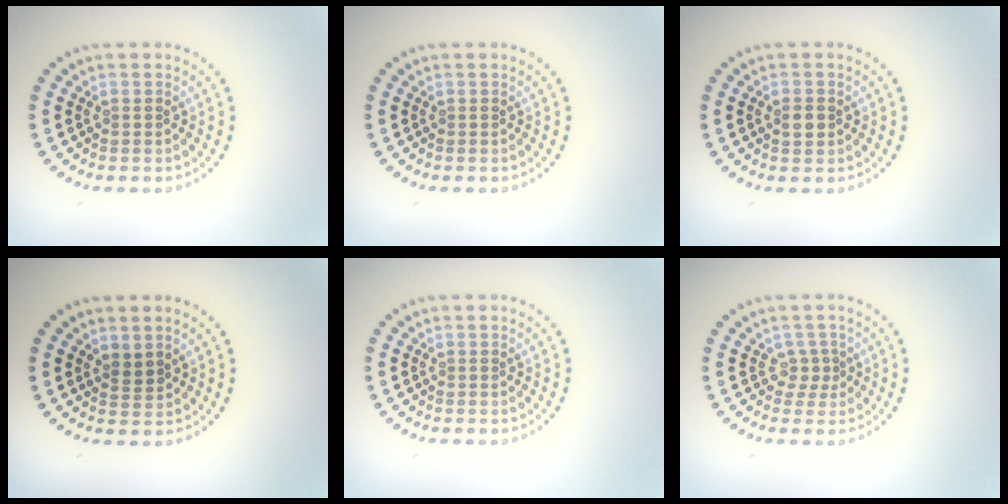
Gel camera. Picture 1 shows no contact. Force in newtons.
{"total": 0.0}
{"total": 1.6, "press": 1.6, "slide": 0.2}
{"total": 1.4, "press": 1.2, "slide": 0.8}
{"total": 0.0}
{"total": 1.5, "press": 0.9, "slide": 1.2}